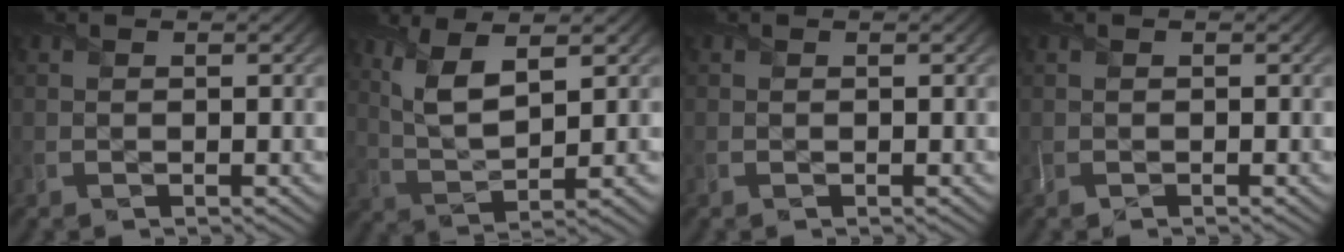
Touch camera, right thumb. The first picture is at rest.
{"total": 7.5, "force": [3.5, 2.1, 6.3], "torque": [-0.137, 0.004, 0.073]}
{"total": 0.0}
{"total": 0.0}